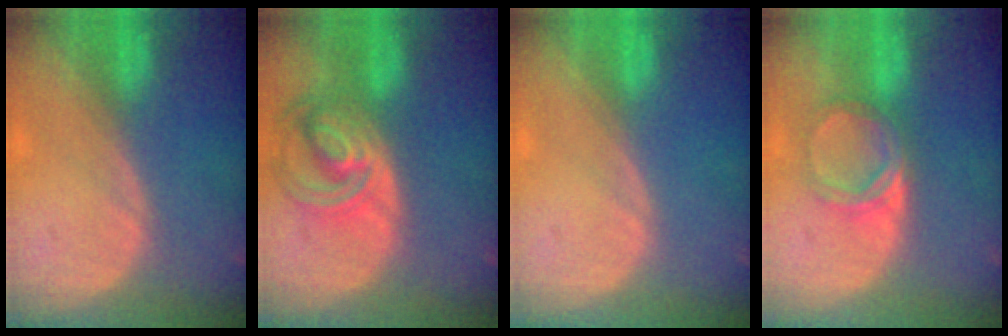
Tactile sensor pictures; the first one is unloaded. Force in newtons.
{"total": 8.2, "press": 7.1, "slide": 4.1}
{"total": 0.0}
{"total": 5.2, "press": 4.6, "slide": 2.4}